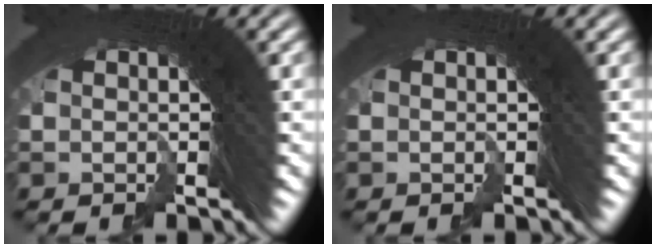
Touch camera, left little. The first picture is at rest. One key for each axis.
{"total": 0.0}